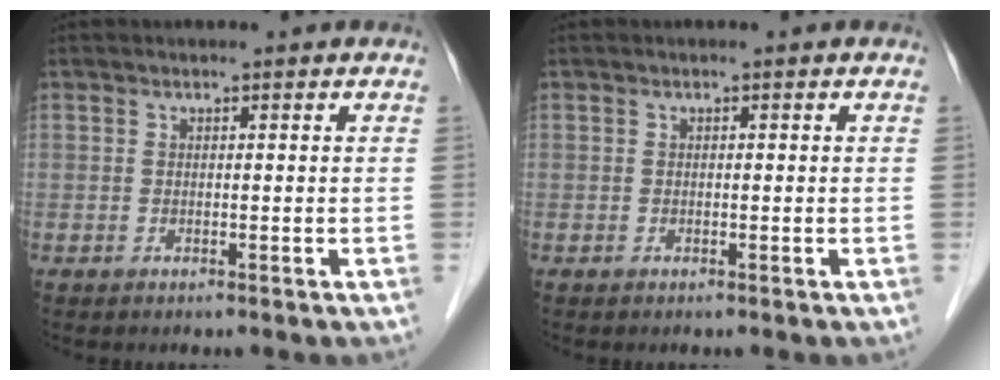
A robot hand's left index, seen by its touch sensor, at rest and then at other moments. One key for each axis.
{"total": 0.0}